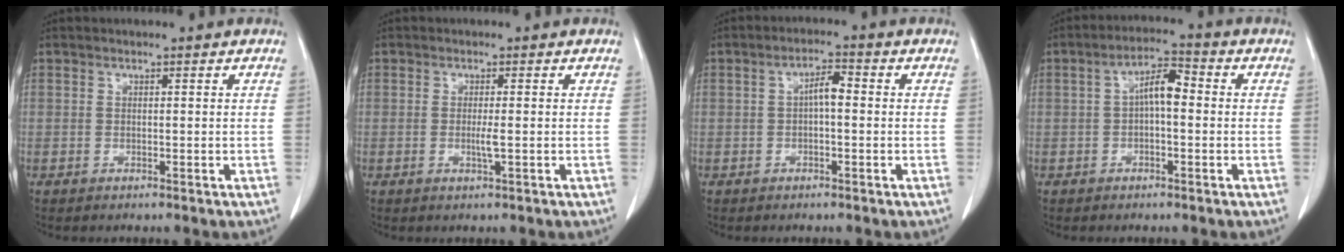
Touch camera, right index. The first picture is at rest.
{"total": 1.8, "force": [-0.3, -0.1, 1.8], "torque": [-0.035, -0.004, -0.006]}
{"total": 3.3, "force": [0.0, 1.0, 3.2], "torque": [-0.055, 0.012, -0.001]}
{"total": 5.4, "force": [0.2, 1.8, 5.1], "torque": [-0.094, 0.024, 0.000]}